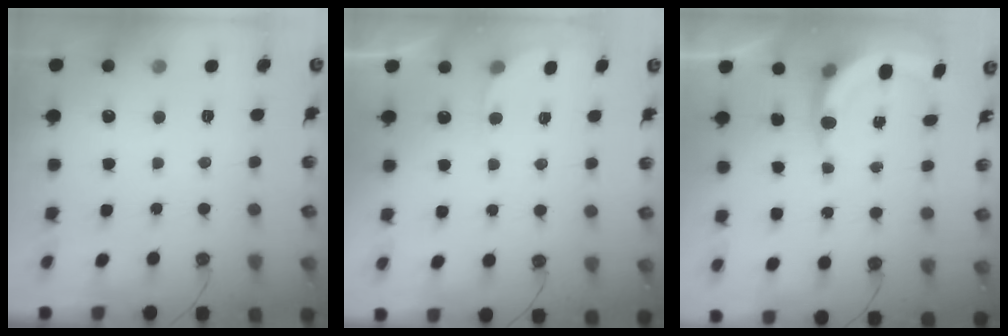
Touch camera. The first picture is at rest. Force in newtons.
{"total": 3.1, "press": 2.8, "slide": 1.3}
{"total": 5.9, "press": 5.8, "slide": 0.7}